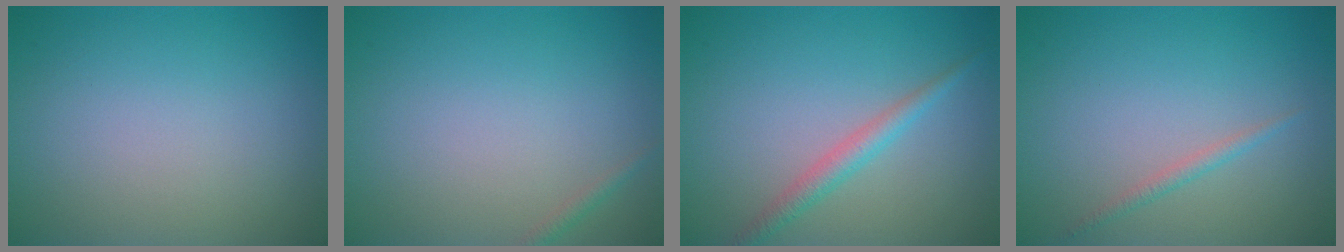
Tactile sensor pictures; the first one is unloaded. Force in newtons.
{"total": 0.7, "press": 0.7, "slide": 0.0}
{"total": 2.0, "press": 2.0, "slide": 0.1}
{"total": 0.9, "press": 0.9, "slide": 0.1}